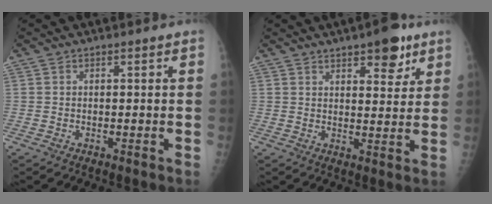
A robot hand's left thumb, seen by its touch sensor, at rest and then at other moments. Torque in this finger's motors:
{"motor_torque": [0.11, 0.22, 0.04, -0.20, 0.09]}